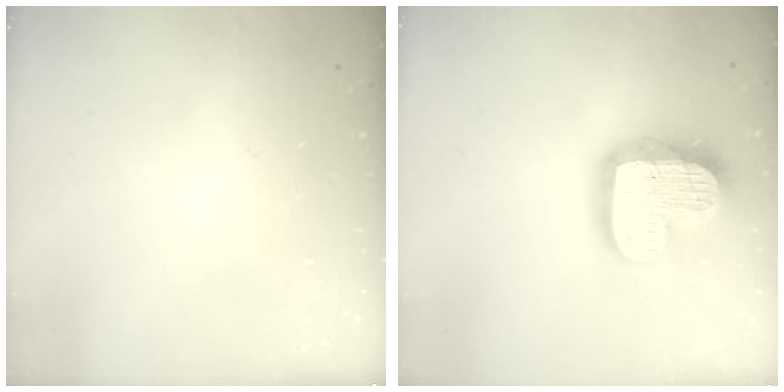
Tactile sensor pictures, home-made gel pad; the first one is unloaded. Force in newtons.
{"total": 19.0, "press": 19.0, "slide": 1.6}